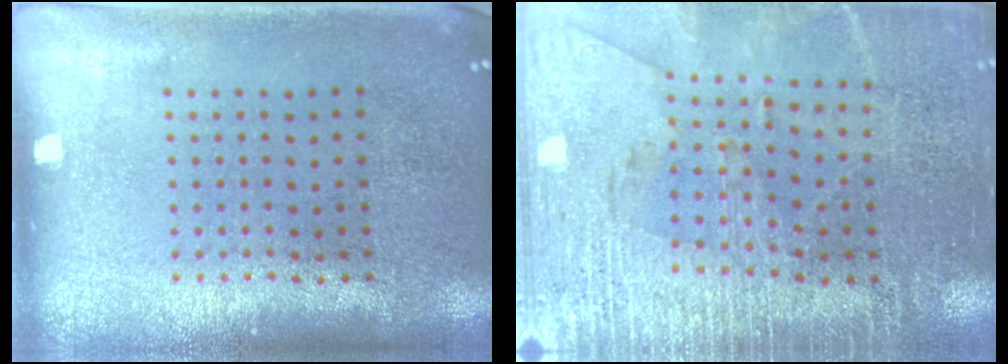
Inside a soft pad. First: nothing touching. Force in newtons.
{"total": 3.0, "press": 2.9, "slide": 0.6}